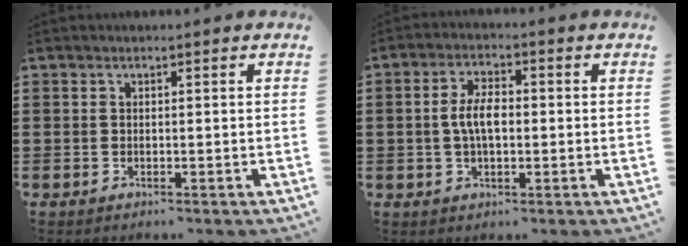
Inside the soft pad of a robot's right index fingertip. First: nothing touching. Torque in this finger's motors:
{"motor_torque": [0.32, -0.21, 0.22, 0.07]}